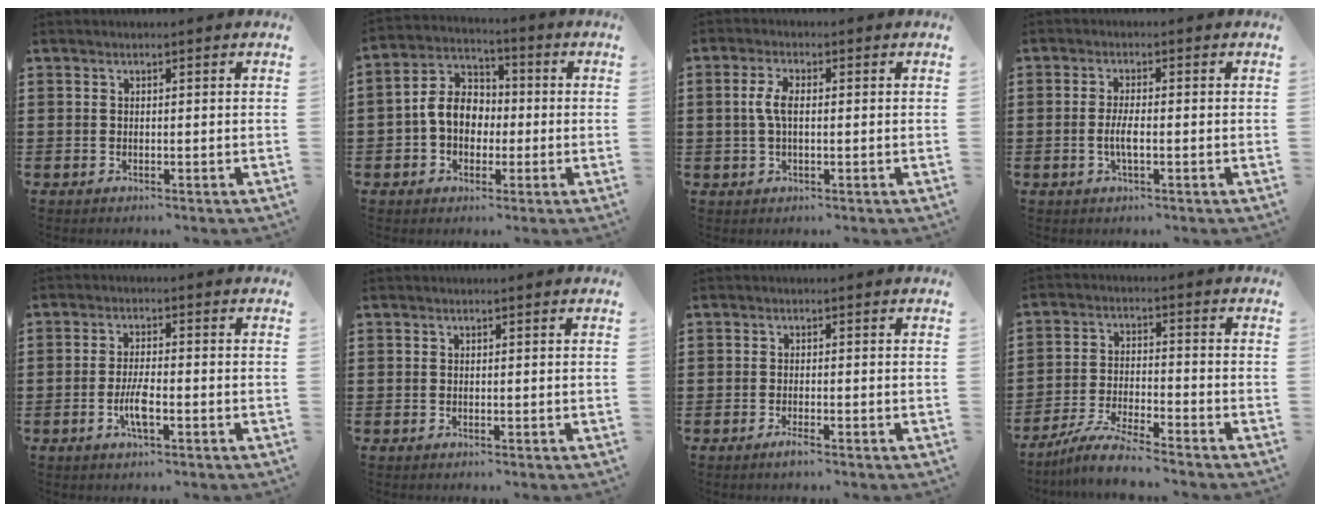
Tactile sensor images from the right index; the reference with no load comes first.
{"total": 7.6, "force": [-0.9, 6.1, 4.6], "torque": [-0.116, 0.014, -0.022]}
{"total": 3.9, "force": [0.1, 1.6, 3.6], "torque": [-0.085, 0.000, -0.005]}
{"total": 3.0, "force": [-0.7, 0.6, 2.8], "torque": [-0.065, -0.006, -0.017]}
{"total": 4.3, "force": [-1.6, 1.1, 3.9], "torque": [-0.087, -0.002, -0.035]}
{"total": 0.0}
{"total": 1.5, "force": [-1.1, 0.2, 1.0], "torque": [-0.026, -0.007, -0.021]}
{"total": 6.2, "force": [-5.8, 0.0, 2.1], "torque": [-0.053, -0.007, -0.113]}